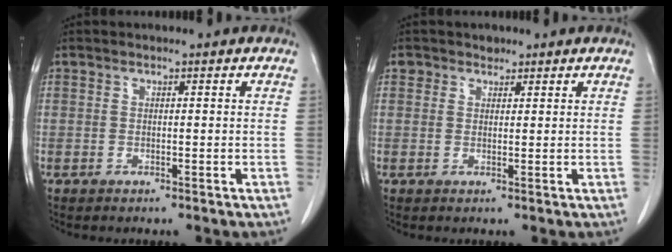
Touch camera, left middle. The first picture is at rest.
{"total": 1.6, "force": [1.0, 1.2, -0.1], "torque": [0.009, -0.001, 0.011]}